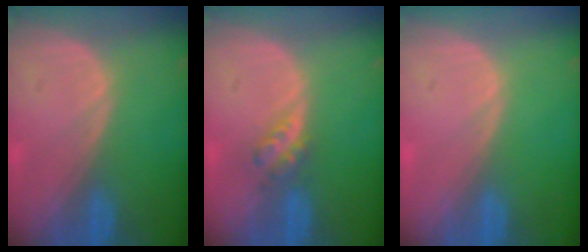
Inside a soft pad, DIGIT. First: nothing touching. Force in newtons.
{"total": 3.2, "press": 2.8, "slide": 1.6}
{"total": 0.0}